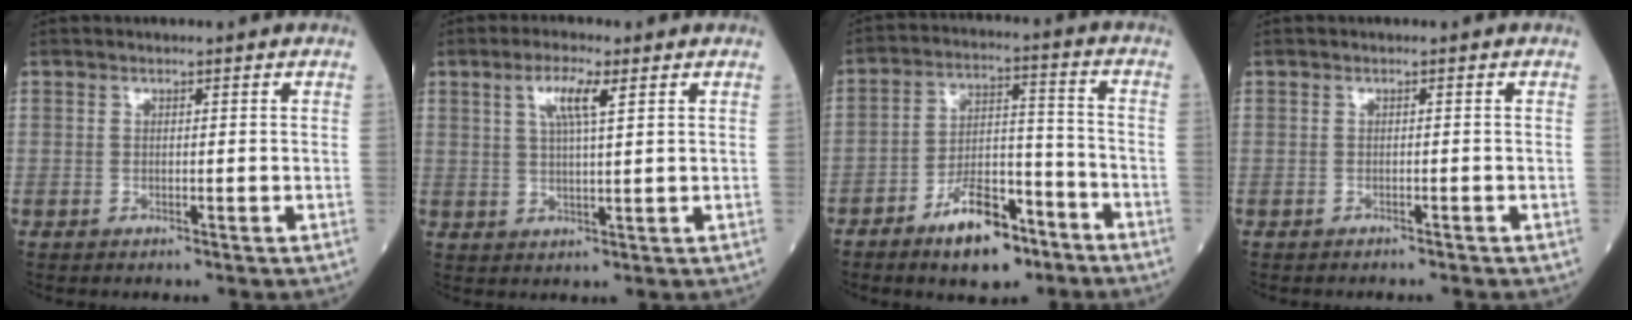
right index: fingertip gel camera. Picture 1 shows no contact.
{"total": 5.0, "force": [2.3, 0.5, 4.4], "torque": [-0.088, 0.005, 0.044]}
{"total": 10.7, "force": [-7.0, 4.1, 7.0], "torque": [-0.123, 0.012, -0.117]}
{"total": 1.5, "force": [-1.4, 0.4, 0.6], "torque": [-0.015, -0.003, -0.012]}